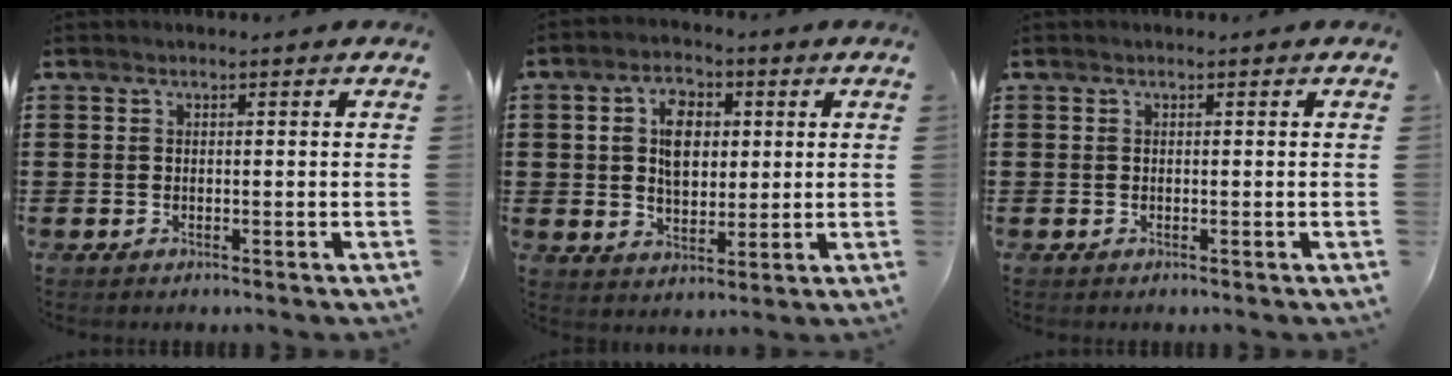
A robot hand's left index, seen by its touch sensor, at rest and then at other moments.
{"total": 6.8, "force": [1.6, 4.4, 4.8], "torque": [-0.092, 0.012, 0.022]}
{"total": 0.0}